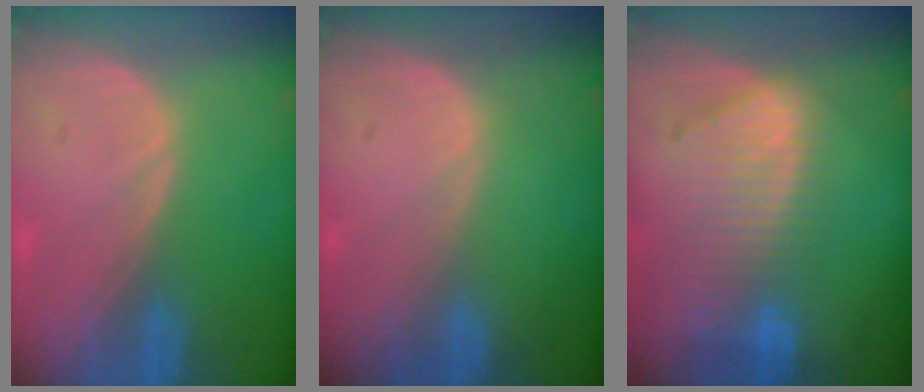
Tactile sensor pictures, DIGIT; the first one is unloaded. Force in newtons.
{"total": 0.0}
{"total": 8.8, "press": 7.9, "slide": 4.0}